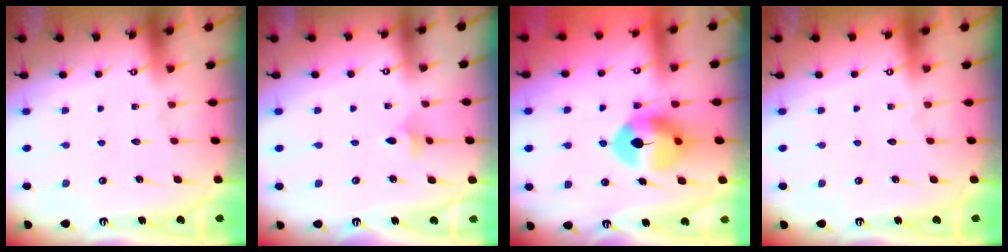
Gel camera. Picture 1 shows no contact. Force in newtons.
{"total": 3.0, "press": 2.9, "slide": 0.7}
{"total": 9.7, "press": 9.7, "slide": 1.2}
{"total": 0.0}